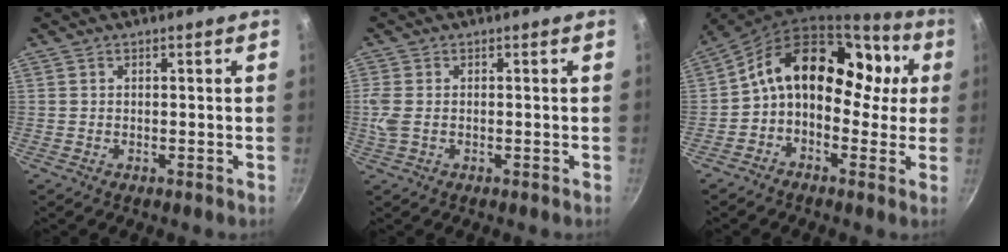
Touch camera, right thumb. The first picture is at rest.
{"total": 3.1, "force": [-0.1, 1.8, 2.5], "torque": [-0.059, 0.000, -0.003]}
{"total": 17.8, "force": [1.9, 12.6, 12.5], "torque": [-0.151, 0.055, 0.009]}